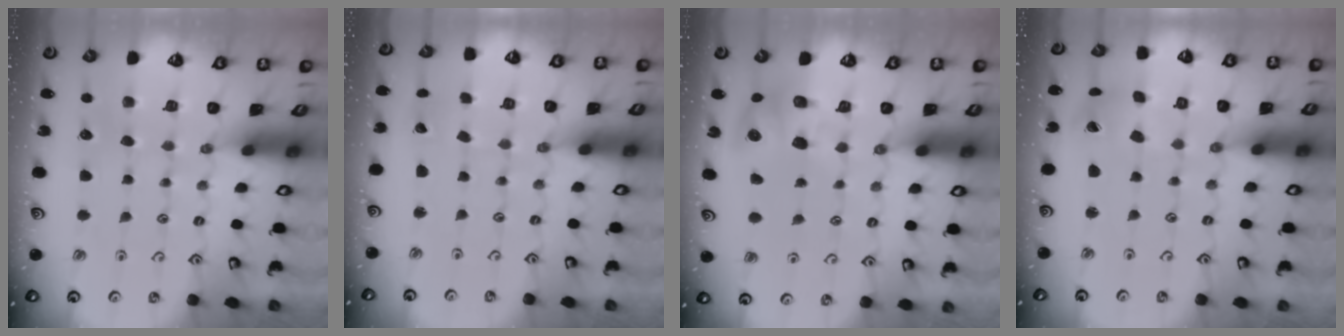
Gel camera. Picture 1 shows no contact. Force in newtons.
{"total": 1.2, "press": 1.2, "slide": 0.0}
{"total": 7.3, "press": 7.2, "slide": 1.0}
{"total": 4.5, "press": 4.5, "slide": 0.4}